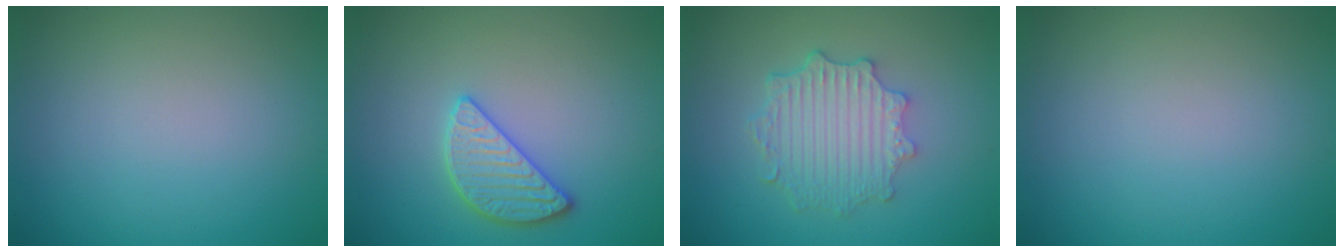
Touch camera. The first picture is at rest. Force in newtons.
{"total": 2.8, "press": 2.8, "slide": 0.6}
{"total": 4.5, "press": 3.6, "slide": 2.7}
{"total": 0.0}